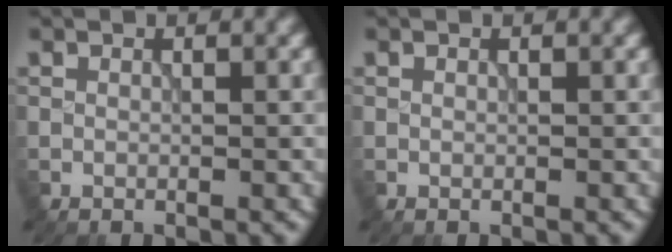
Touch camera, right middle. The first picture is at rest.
{"total": 0.0}